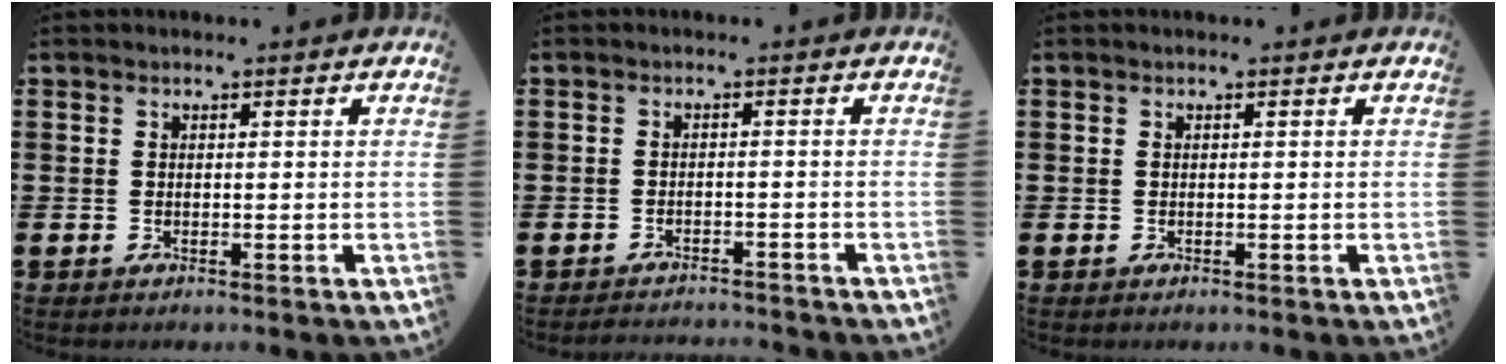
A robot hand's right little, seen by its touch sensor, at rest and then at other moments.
{"total": 1.5, "force": [-1.5, 0.0, -0.1], "torque": [-0.003, 0.004, -0.032]}
{"total": 0.0}